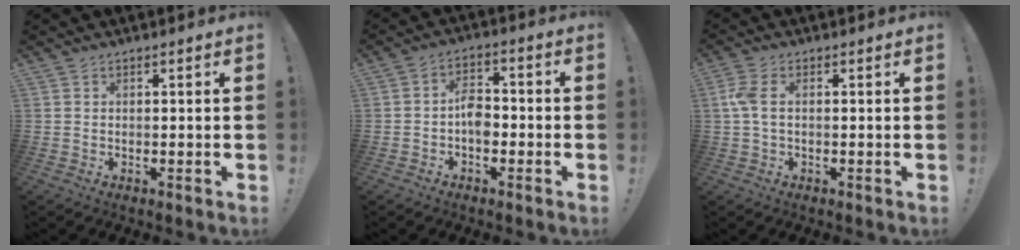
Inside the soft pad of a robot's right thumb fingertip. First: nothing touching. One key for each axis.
{"total": 6.2, "fx": -2.1, "fy": 4.1, "fz": 4.1, "tx": -0.081, "ty": 0.012, "tz": -0.038}
{"total": 4.7, "fx": 0.3, "fy": 2.1, "fz": 4.2, "tx": -0.098, "ty": 0.008, "tz": 0.006}